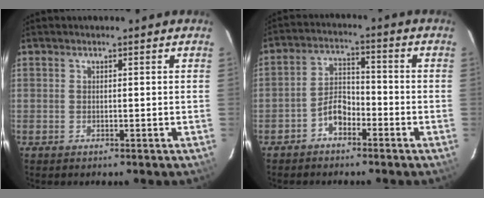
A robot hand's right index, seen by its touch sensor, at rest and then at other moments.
{"total": 5.2, "force": [-3.4, 2.9, 2.7], "torque": [-0.059, 0.018, -0.061]}